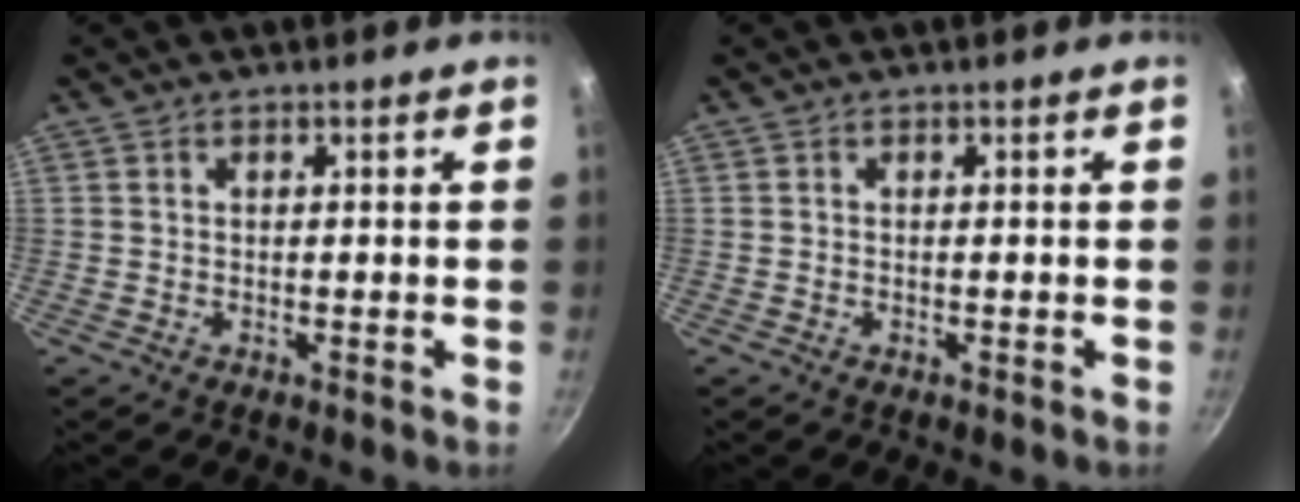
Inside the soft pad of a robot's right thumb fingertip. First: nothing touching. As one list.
[{"total": 0.0}]